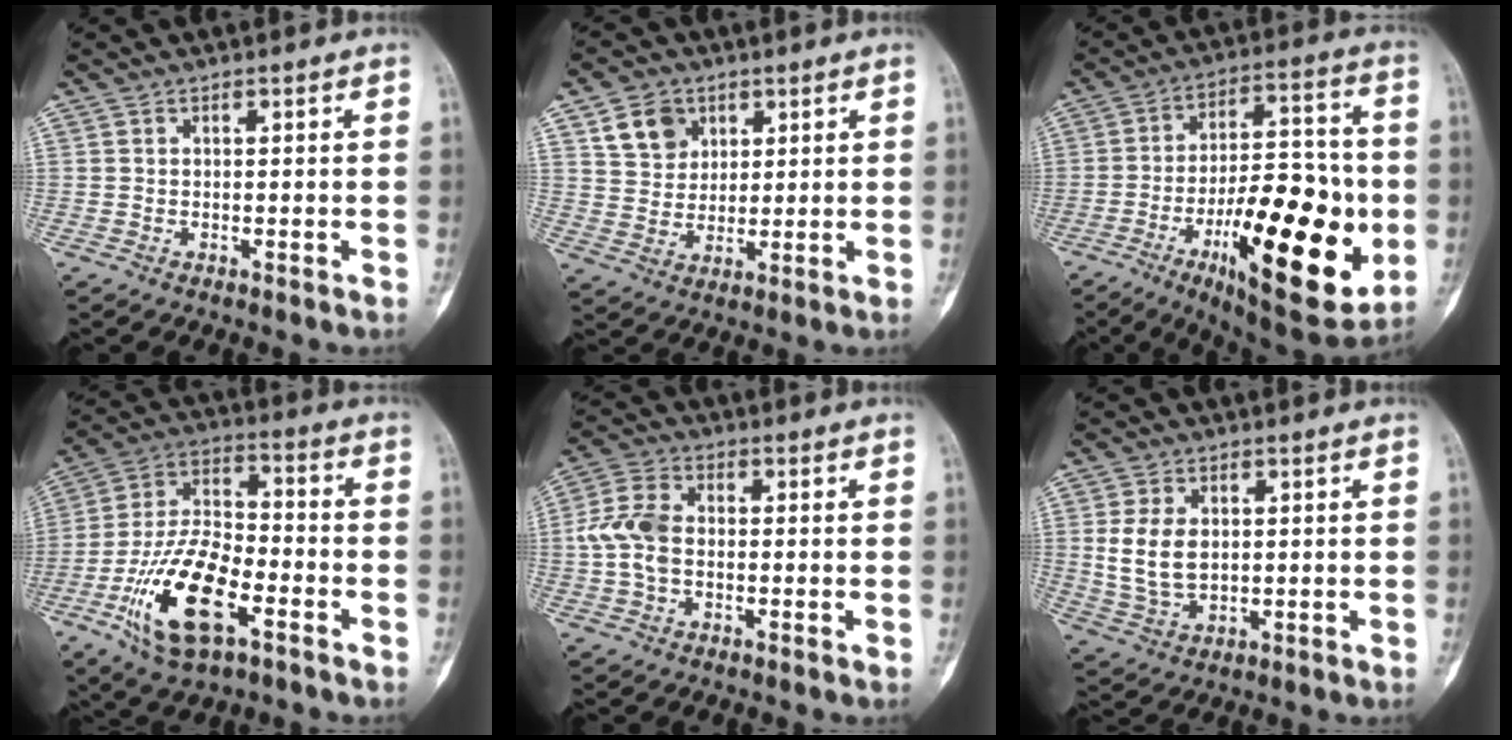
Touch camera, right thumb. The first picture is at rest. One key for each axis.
{"total": 7.5, "fx": 3.6, "fy": 6.0, "fz": 2.8, "tx": -0.023, "ty": -0.016, "tz": 0.068}
{"total": 27.7, "fx": -7.5, "fy": 10.3, "fz": 24.6, "tx": -0.347, "ty": 0.007, "tz": -0.100}
{"total": 18.5, "fx": -7.5, "fy": 8.6, "fz": 14.5, "tx": -0.271, "ty": 0.038, "tz": -0.135}
{"total": 8.0, "fx": -0.5, "fy": 5.3, "fz": 6.0, "tx": -0.129, "ty": 0.021, "tz": -0.018}
{"total": 8.0, "fx": 1.0, "fy": 5.2, "fz": 6.0, "tx": -0.107, "ty": -0.006, "tz": 0.030}